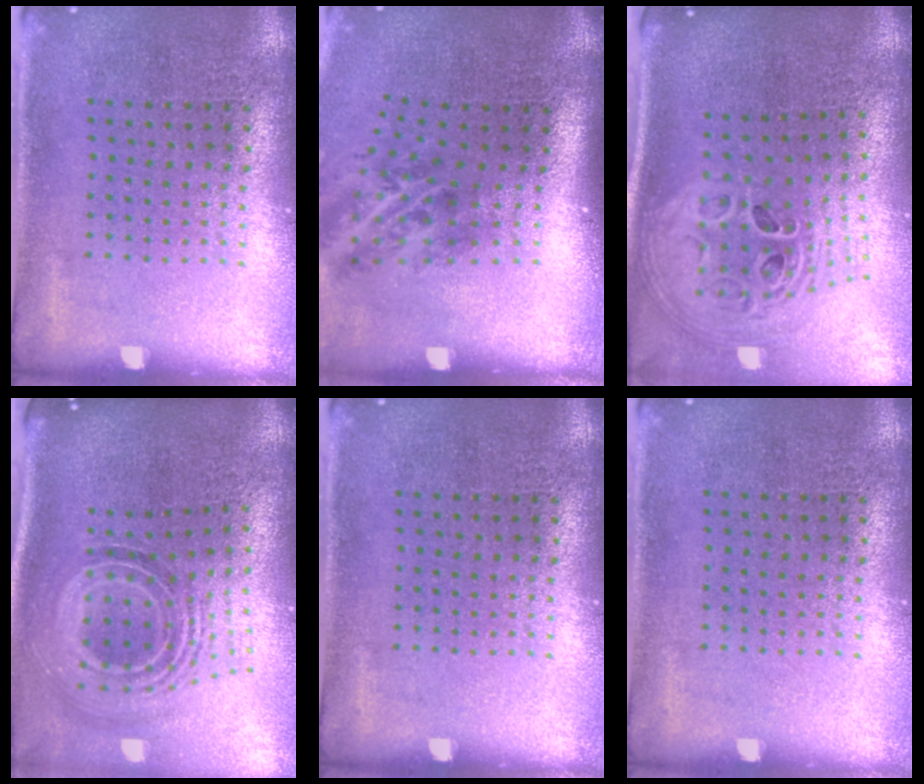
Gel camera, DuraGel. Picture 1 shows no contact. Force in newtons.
{"total": 2.0, "press": 1.2, "slide": 1.6}
{"total": 2.9, "press": 2.0, "slide": 2.1}
{"total": 2.0, "press": 1.4, "slide": 1.3}
{"total": 0.0}
{"total": 0.0}